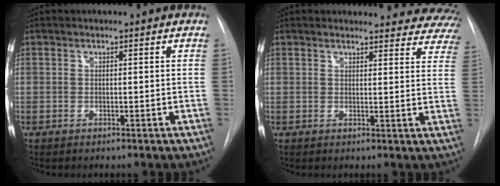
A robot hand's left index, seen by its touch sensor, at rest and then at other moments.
{"total": 18.1, "force": [17.1, 5.0, 3.3], "torque": [-0.020, -0.061, 0.162]}